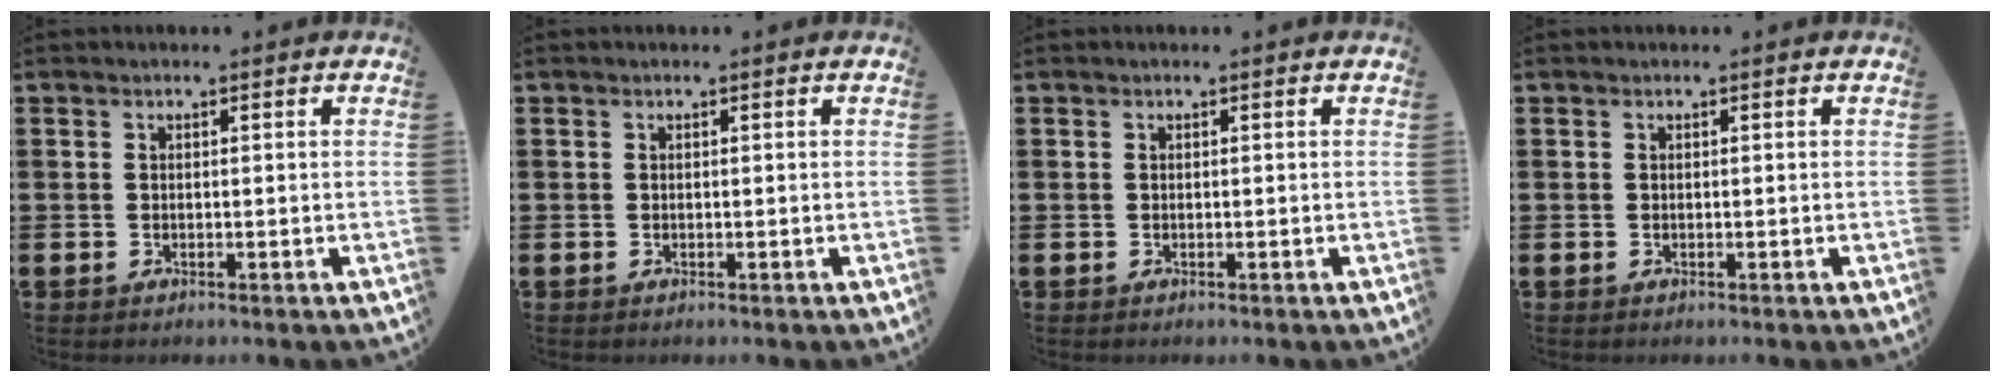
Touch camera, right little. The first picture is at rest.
{"total": 0.0}
{"total": 0.0}
{"total": 0.0}